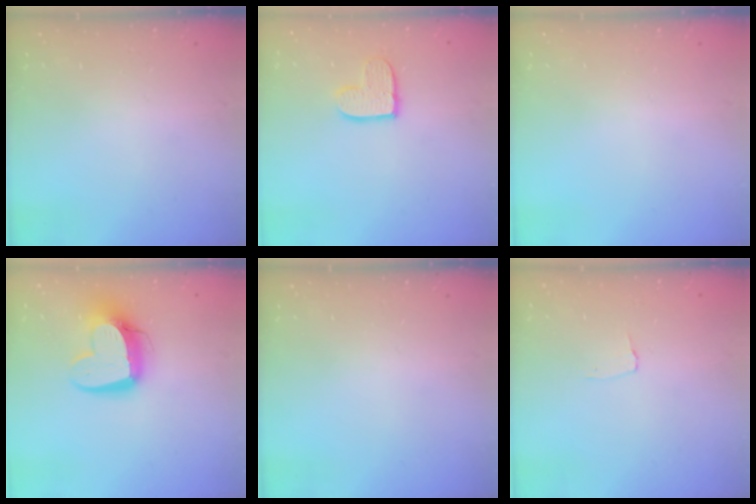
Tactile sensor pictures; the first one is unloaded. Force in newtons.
{"total": 9.4, "press": 9.3, "slide": 0.7}
{"total": 0.0}
{"total": 14.4, "press": 14.3, "slide": 1.3}
{"total": 0.0}
{"total": 2.7, "press": 2.7, "slide": 0.3}